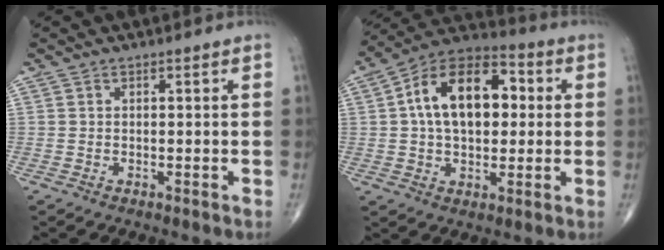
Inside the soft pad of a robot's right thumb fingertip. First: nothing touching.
{"total": 17.4, "force": [2.7, 10.4, 13.7], "torque": [-0.204, 0.025, 0.036]}